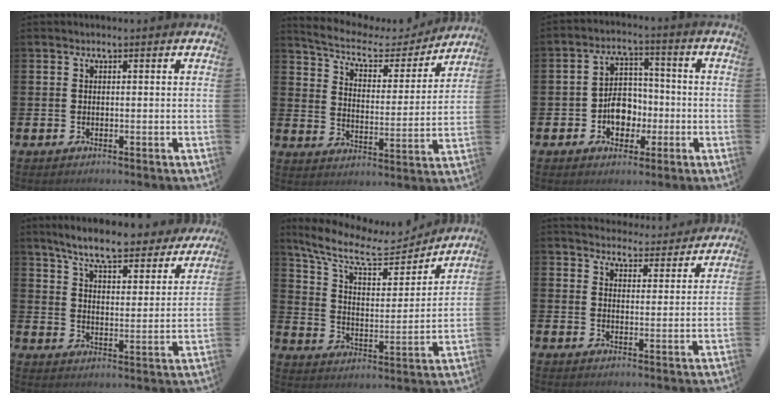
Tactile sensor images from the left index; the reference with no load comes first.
{"total": 8.2, "force": [7.1, 2.5, 3.3], "torque": [-0.093, -0.044, 0.119]}
{"total": 5.8, "force": [-1.5, 4.5, 3.2], "torque": [-0.047, 0.008, -0.034]}
{"total": 8.0, "force": [7.3, 1.1, 3.1], "torque": [-0.086, -0.041, 0.126]}
{"total": 10.7, "force": [8.8, 3.8, 4.6], "torque": [-0.126, -0.052, 0.149]}
{"total": 4.7, "force": [4.6, 1.0, -0.1], "torque": [-0.004, -0.036, 0.079]}